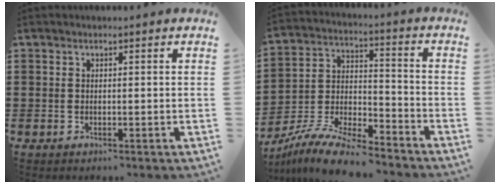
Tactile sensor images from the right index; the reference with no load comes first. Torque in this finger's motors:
{"motor_torque": [0.51, 0.90, -0.45, -0.21]}